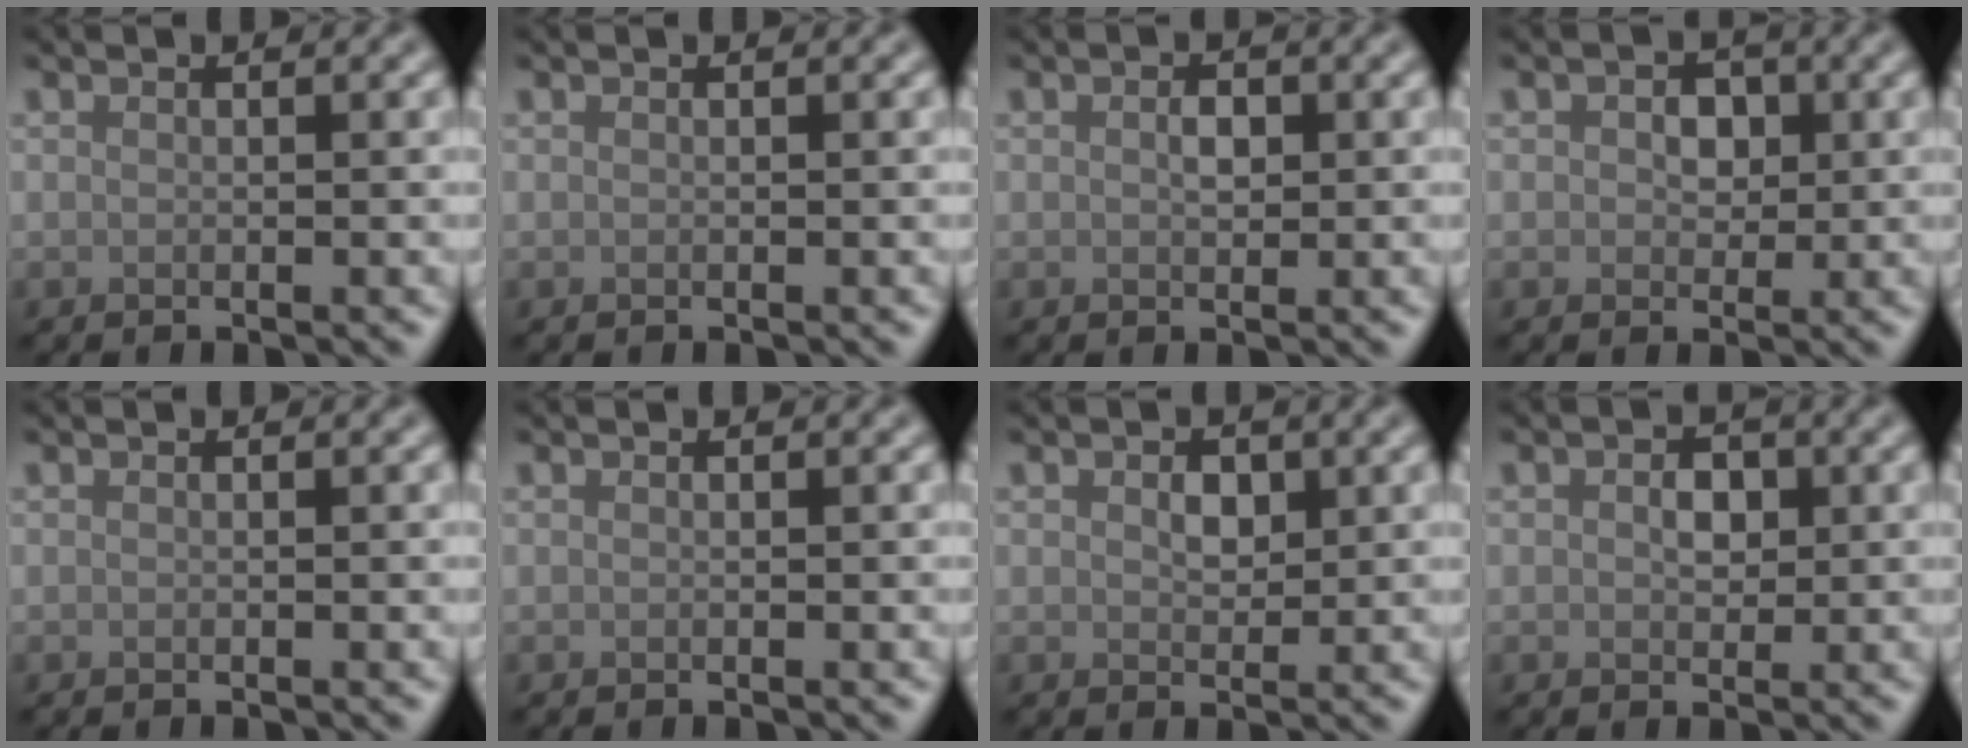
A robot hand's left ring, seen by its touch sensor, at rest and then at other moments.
{"total": 0.0}
{"total": 1.3, "force": [0.2, 0.8, 1.0], "torque": [-0.019, 0.001, 0.002]}
{"total": 2.3, "force": [0.4, 1.8, 1.4], "torque": [-0.023, 0.000, 0.001]}
{"total": 0.0}
{"total": 0.0}
{"total": 1.6, "force": [0.5, 1.1, 1.0], "torque": [-0.019, -0.002, 0.009]}
{"total": 1.9, "force": [0.2, 1.4, 1.3], "torque": [-0.021, 0.001, 0.001]}